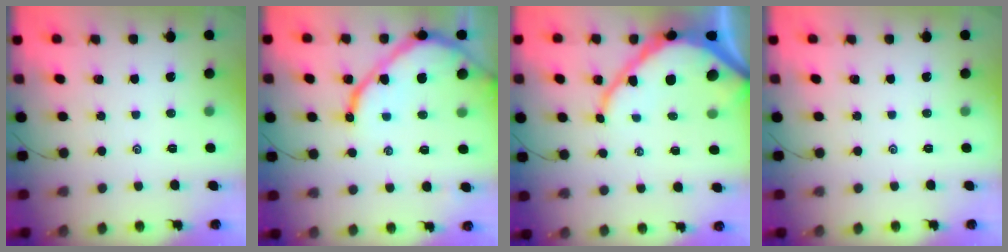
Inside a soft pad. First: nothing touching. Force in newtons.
{"total": 12.2, "press": 12.2, "slide": 1.2}
{"total": 14.1, "press": 14.1, "slide": 1.5}
{"total": 0.0}